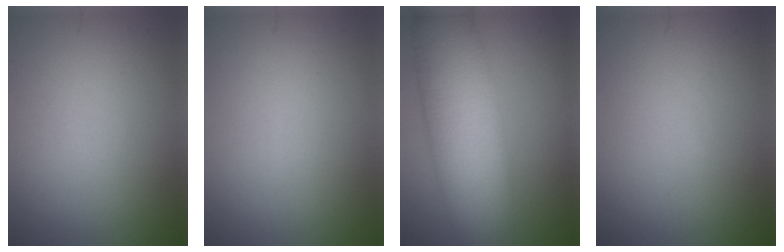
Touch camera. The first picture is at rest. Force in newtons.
{"total": 0.0}
{"total": 11.7, "press": 11.7, "slide": 0.3}
{"total": 0.0}